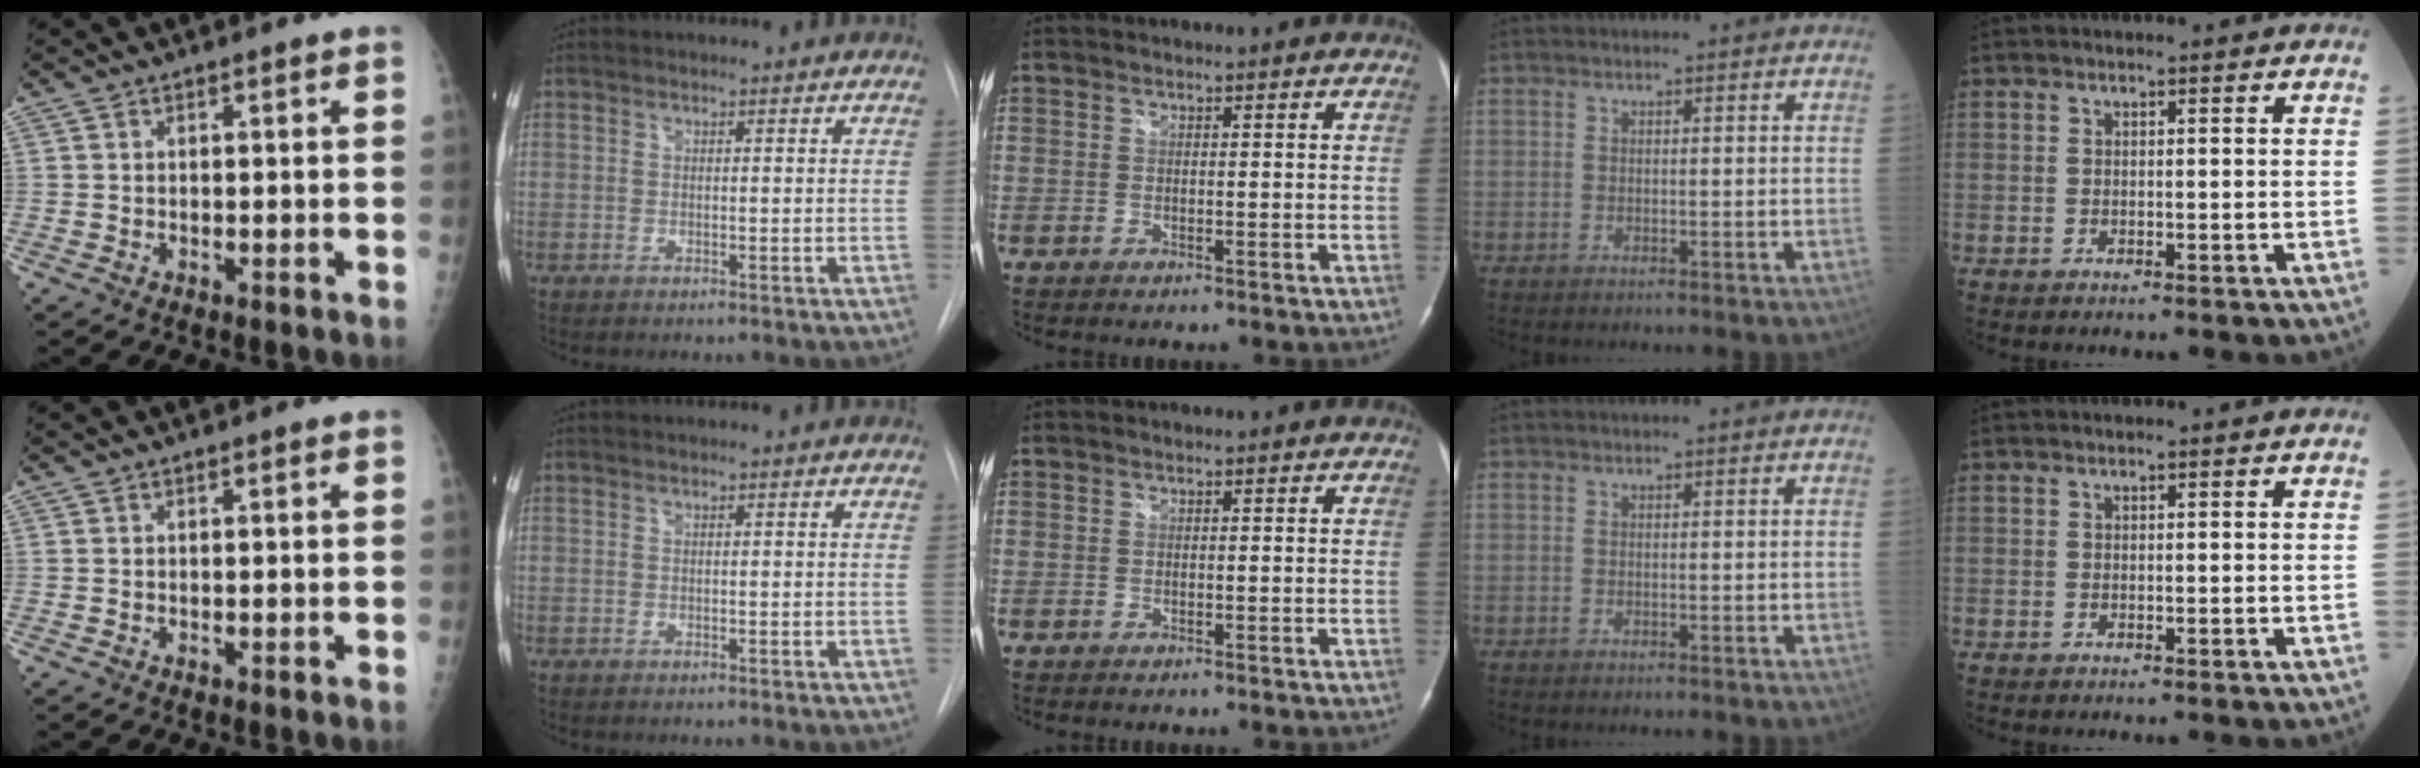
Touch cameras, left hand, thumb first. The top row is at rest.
{}